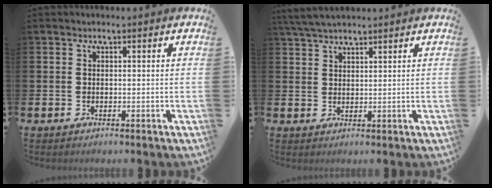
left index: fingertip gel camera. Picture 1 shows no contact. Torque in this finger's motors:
{"motor_torque": [-0.02, -0.23, 0.51, 0.18]}